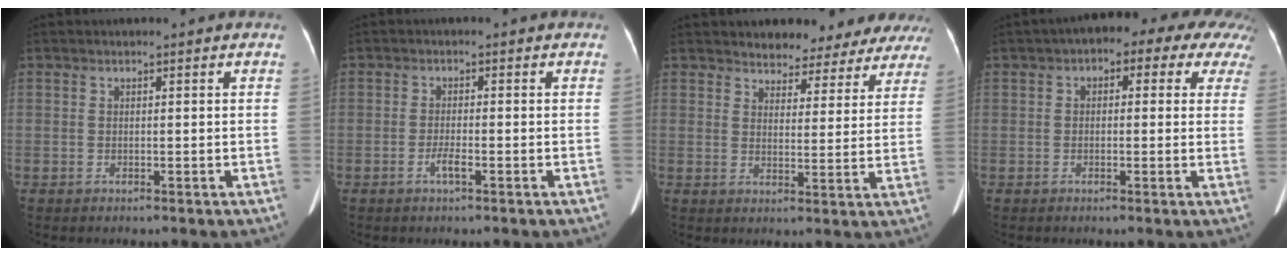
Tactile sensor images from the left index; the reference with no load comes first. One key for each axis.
{"total": 1.9, "fx": -1.5, "fy": 0.2, "fz": 1.2, "tx": -0.022, "ty": -0.018, "tz": -0.029}
{"total": 15.1, "fx": 13.8, "fy": 4.9, "fz": 3.7, "tx": -0.018, "ty": -0.026, "tz": 0.142}
{"total": 11.5, "fx": 6.9, "fy": 4.9, "fz": 7.7, "tx": -0.079, "ty": 0.031, "tz": 0.063}